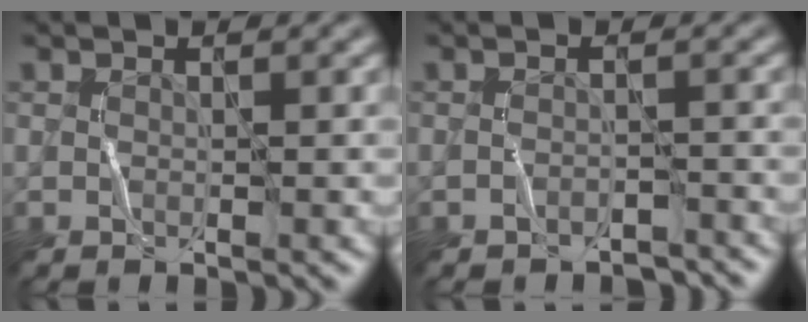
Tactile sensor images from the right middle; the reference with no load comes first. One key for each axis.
{"total": 1.9, "fx": -1.9, "fy": 0.3, "fz": 0.0, "tx": 0.004, "ty": 0.008, "tz": -0.025}